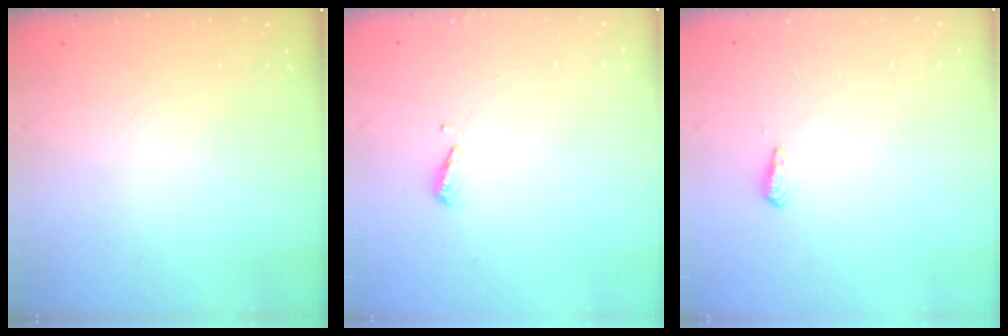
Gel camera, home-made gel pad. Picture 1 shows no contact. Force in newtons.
{"total": 4.0, "press": 3.9, "slide": 0.3}
{"total": 5.3, "press": 5.2, "slide": 1.1}